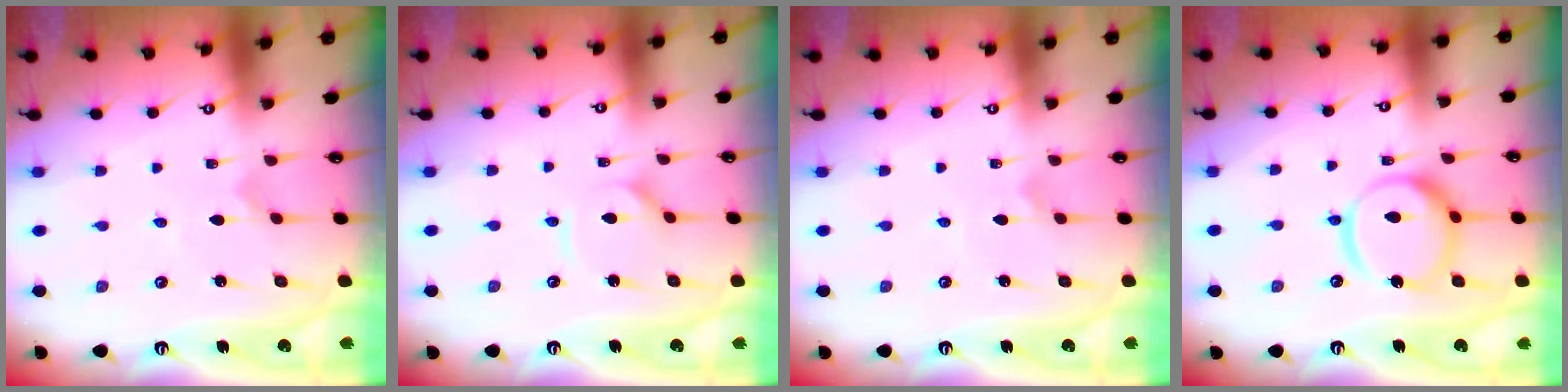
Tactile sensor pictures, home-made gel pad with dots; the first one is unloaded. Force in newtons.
{"total": 2.4, "press": 2.4, "slide": 0.3}
{"total": 0.8, "press": 0.8, "slide": 0.0}
{"total": 15.8, "press": 15.7, "slide": 1.4}